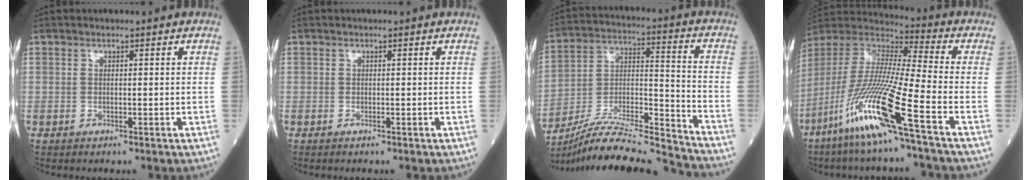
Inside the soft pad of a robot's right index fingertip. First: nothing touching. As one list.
[{"total": 0.0}, {"total": 19.8, "force": [-18.8, -0.8, 6.0], "torque": [-0.126, 0.005, -0.320]}, {"total": 18.7, "force": [-9.9, -1.1, 15.8], "torque": [-0.352, -0.050, -0.202]}]